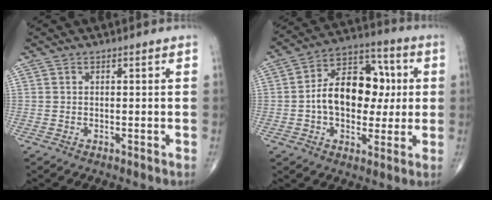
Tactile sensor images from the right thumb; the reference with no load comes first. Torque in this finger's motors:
{"motor_torque": [1.75, 2.18, 1.42, -0.26, 0.10]}